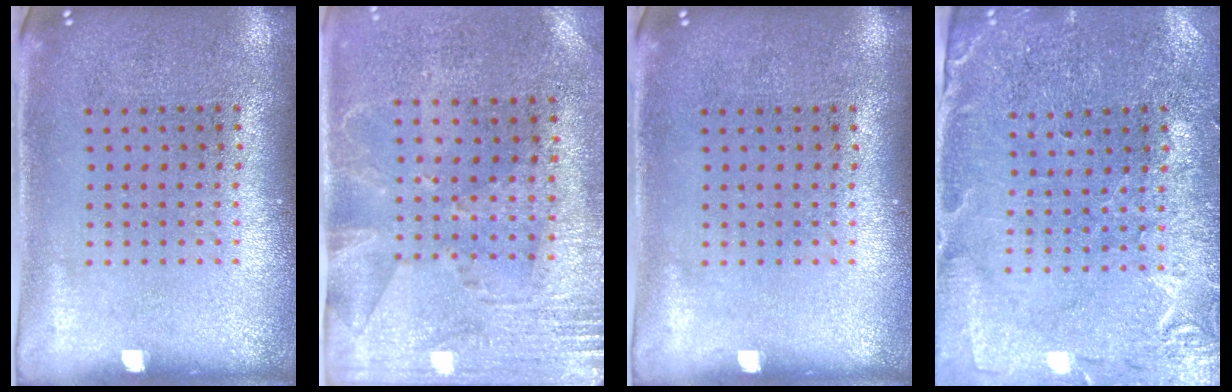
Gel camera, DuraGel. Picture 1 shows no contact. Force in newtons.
{"total": 2.8, "press": 2.3, "slide": 1.5}
{"total": 0.0}
{"total": 0.5, "press": 0.5, "slide": 0.2}